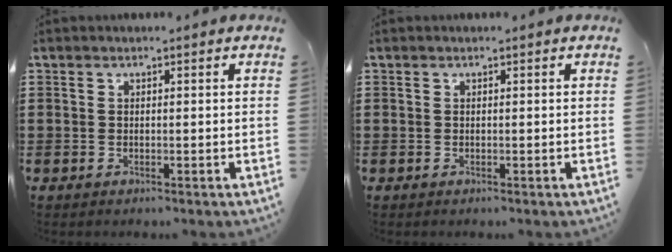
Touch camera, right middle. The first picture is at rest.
{"total": 0.0}